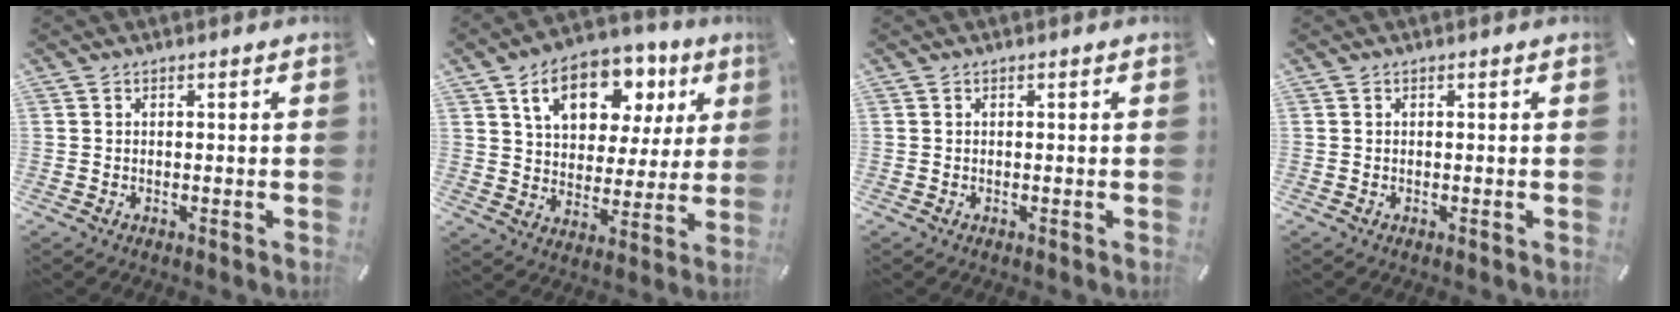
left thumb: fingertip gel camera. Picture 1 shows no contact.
{"total": 16.0, "force": [8.2, 10.6, 8.8], "torque": [-0.140, -0.025, 0.142]}
{"total": 0.0}
{"total": 0.0}